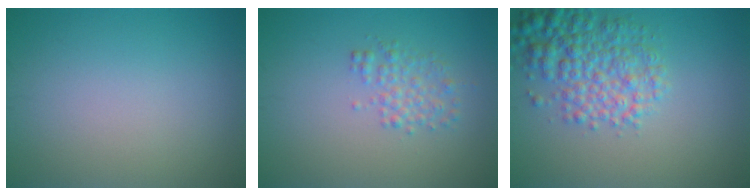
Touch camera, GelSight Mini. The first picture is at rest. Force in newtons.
{"total": 2.0, "press": 2.0, "slide": 0.0}
{"total": 5.3, "press": 5.3, "slide": 0.2}